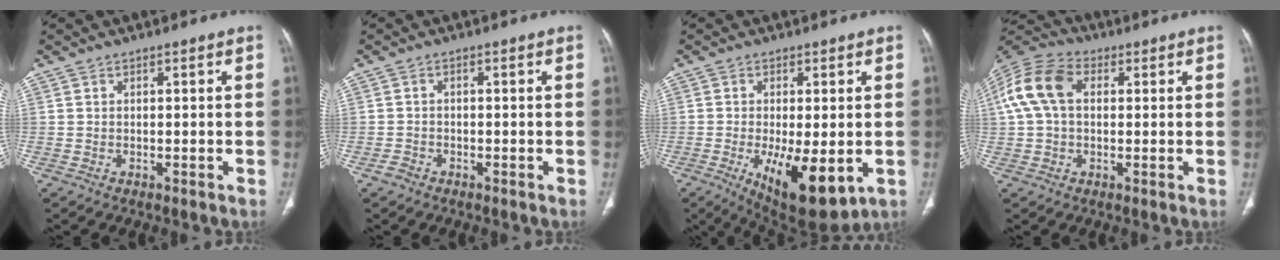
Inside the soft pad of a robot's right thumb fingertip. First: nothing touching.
{"total": 1.7, "force": [-1.2, 1.1, 0.4], "torque": [-0.011, 0.006, -0.023]}
{"total": 13.5, "force": [-3.6, 5.1, 12.0], "torque": [-0.185, -0.022, -0.038]}
{"total": 11.9, "force": [2.2, 8.0, 8.6], "torque": [-0.183, 0.035, 0.035]}